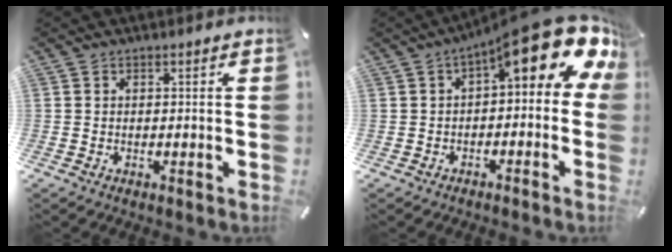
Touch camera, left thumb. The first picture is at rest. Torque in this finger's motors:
{"motor_torque": [2.26, 2.74, 1.58, -1.19, 0.23]}